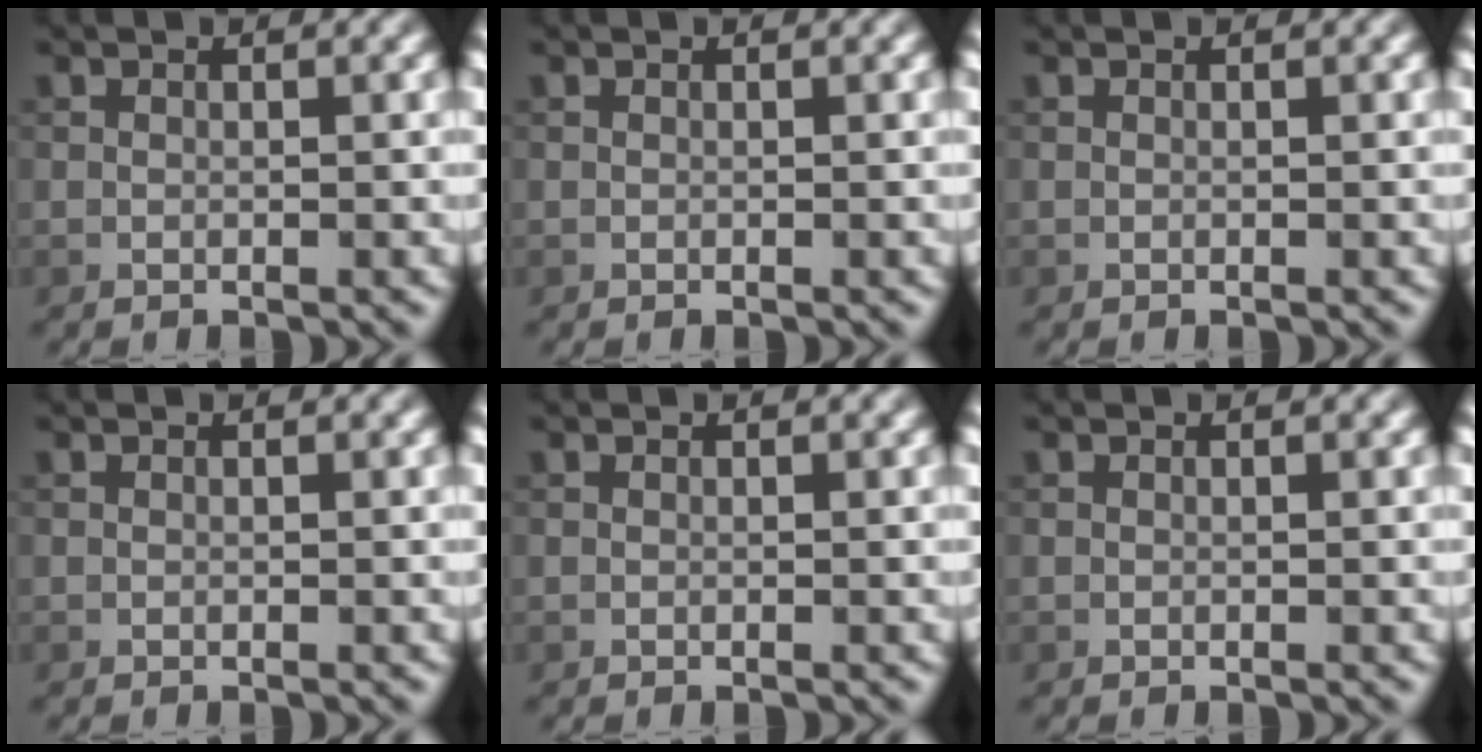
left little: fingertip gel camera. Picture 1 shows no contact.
{"total": 0.0}
{"total": 0.0}
{"total": 0.0}
{"total": 0.0}
{"total": 0.0}